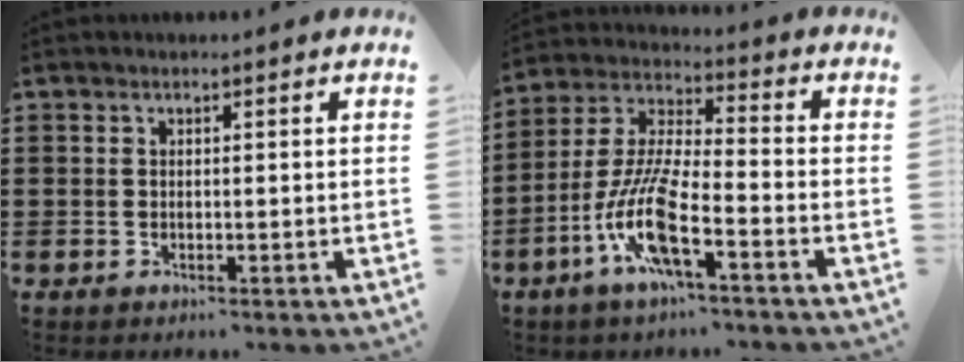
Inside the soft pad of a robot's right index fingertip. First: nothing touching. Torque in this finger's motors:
{"motor_torque": [2.14, 0.00, 0.65, 0.21]}